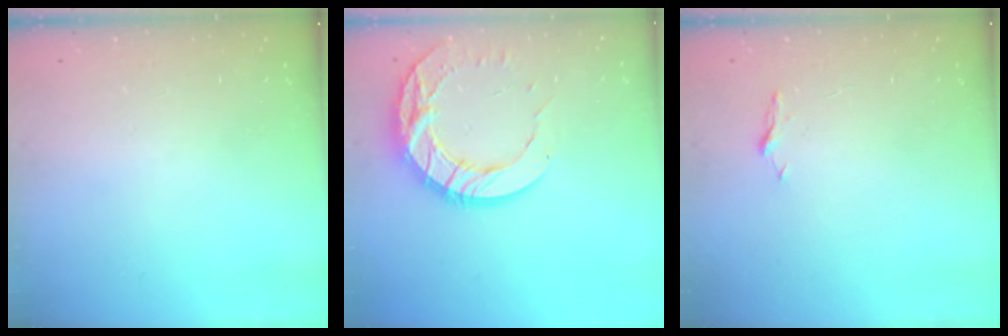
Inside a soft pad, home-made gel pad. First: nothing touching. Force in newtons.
{"total": 14.8, "press": 14.7, "slide": 1.1}
{"total": 3.7, "press": 3.7, "slide": 0.5}